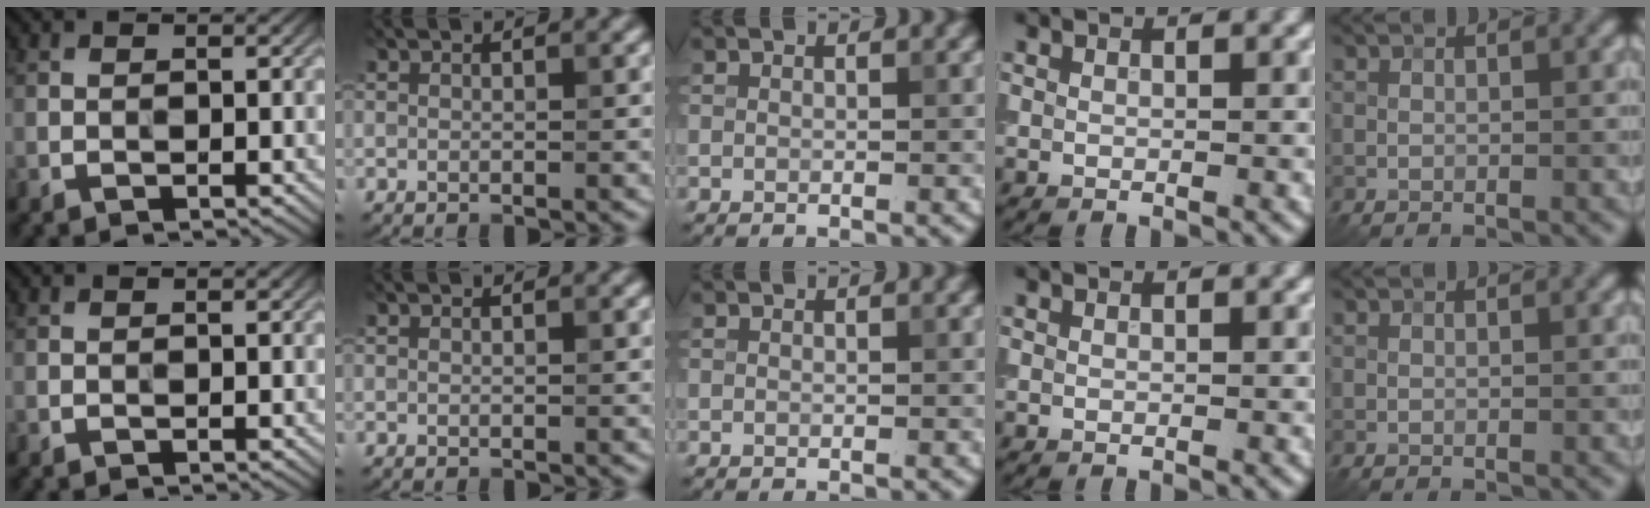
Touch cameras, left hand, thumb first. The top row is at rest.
{}